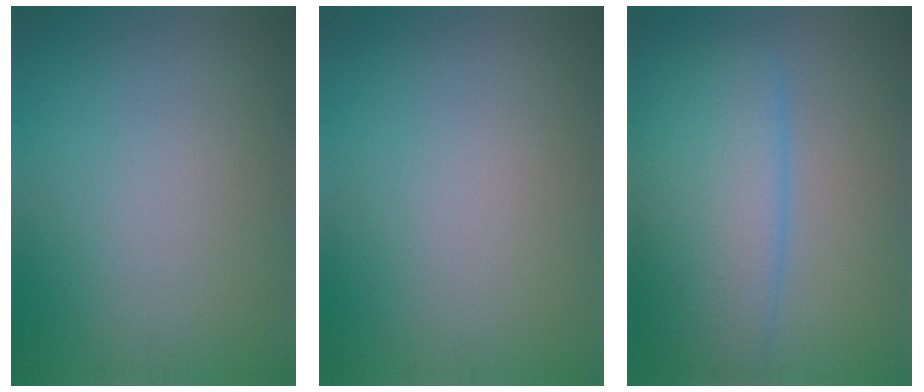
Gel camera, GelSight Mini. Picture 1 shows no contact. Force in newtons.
{"total": 0.0}
{"total": 7.0, "press": 7.0, "slide": 0.6}